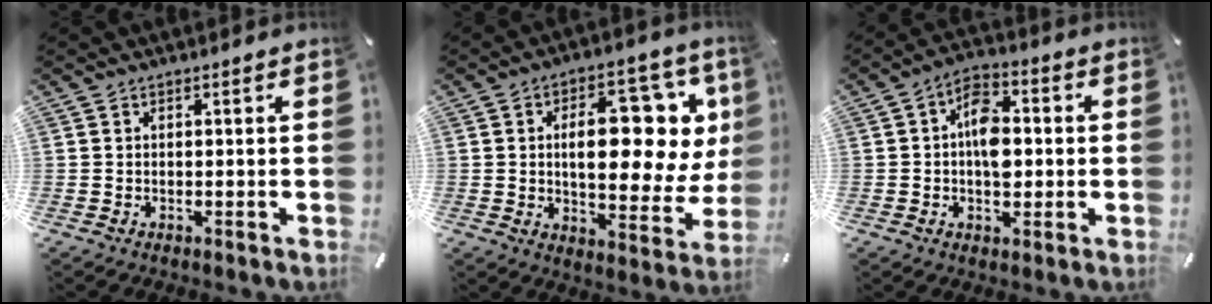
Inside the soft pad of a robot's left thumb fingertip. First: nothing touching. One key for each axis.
{"total": 18.6, "fx": 5.2, "fy": 9.5, "fz": 15.1, "tx": -0.205, "ty": -0.034, "tz": 0.084}
{"total": 8.9, "fx": -0.4, "fy": 5.7, "fz": 6.9, "tx": -0.097, "ty": 0.006, "tz": -0.009}